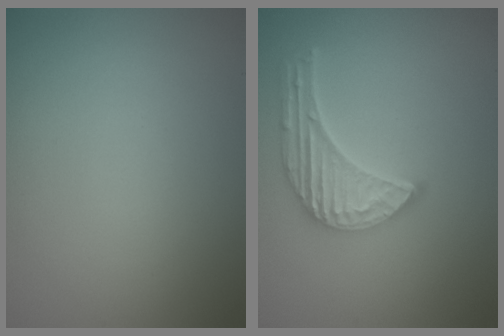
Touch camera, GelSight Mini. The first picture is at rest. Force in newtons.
{"total": 5.0, "press": 3.8, "slide": 3.2}